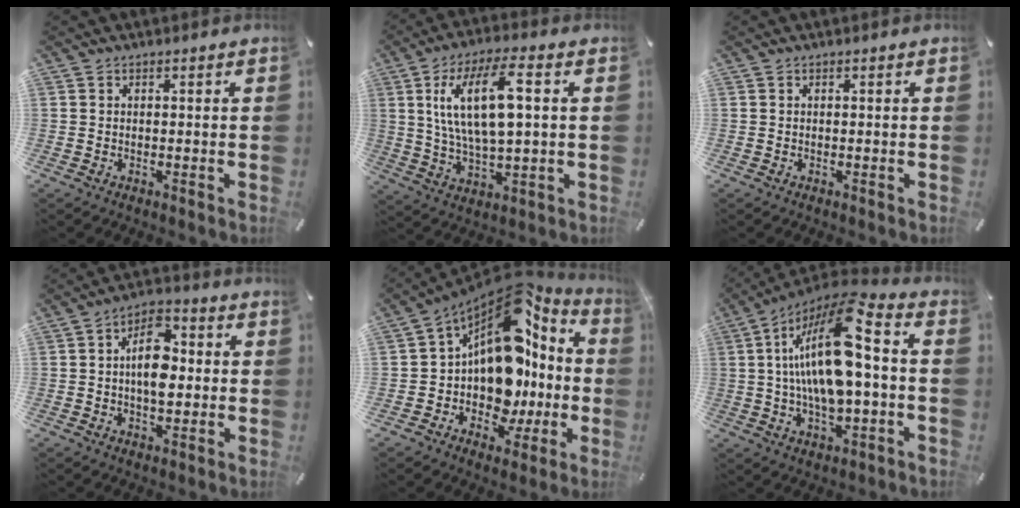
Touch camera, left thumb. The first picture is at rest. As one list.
[{"total": 15.3, "force": [4.0, 6.1, 13.4], "torque": [-0.271, 0.004, 0.067]}, {"total": 0.0}, {"total": 9.9, "force": [0.1, 6.1, 7.9], "torque": [-0.117, 0.006, -0.002]}, {"total": 18.4, "force": [4.0, 12.7, 12.6], "torque": [-0.210, -0.058, 0.072]}, {"total": 18.9, "force": [1.5, 7.9, 17.1], "torque": [-0.337, -0.012, 0.017]}]